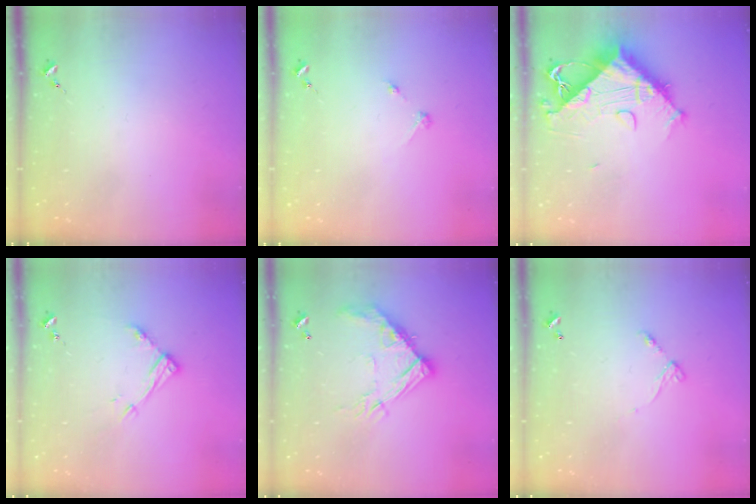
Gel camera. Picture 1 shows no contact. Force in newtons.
{"total": 2.7, "press": 2.7, "slide": 0.3}
{"total": 13.1, "press": 13.0, "slide": 1.5}
{"total": 11.0, "press": 11.0, "slide": 0.8}
{"total": 15.6, "press": 15.6, "slide": 1.2}
{"total": 6.2, "press": 6.2, "slide": 0.4}